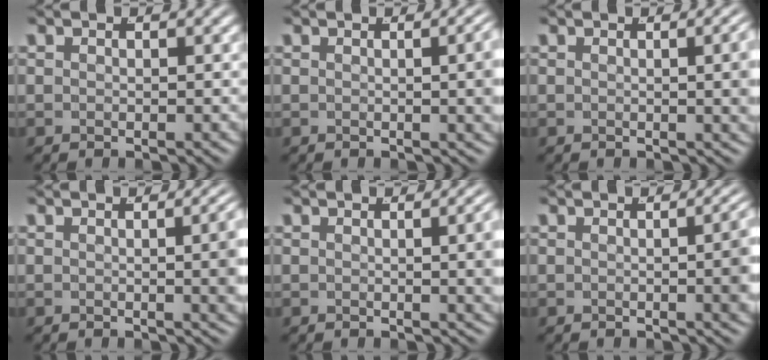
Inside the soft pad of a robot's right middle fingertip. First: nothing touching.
{"total": 3.9, "force": [0.6, 1.2, 3.7], "torque": [-0.017, 0.017, -0.002]}
{"total": 3.6, "force": [0.6, 1.0, 3.4], "torque": [-0.015, 0.014, 0.000]}
{"total": 4.4, "force": [0.4, 1.3, 4.2], "torque": [-0.023, 0.014, -0.003]}
{"total": 3.4, "force": [0.6, 0.9, 3.3], "torque": [-0.016, 0.013, 0.000]}
{"total": 4.1, "force": [0.1, 1.2, 3.9], "torque": [-0.023, 0.013, -0.008]}